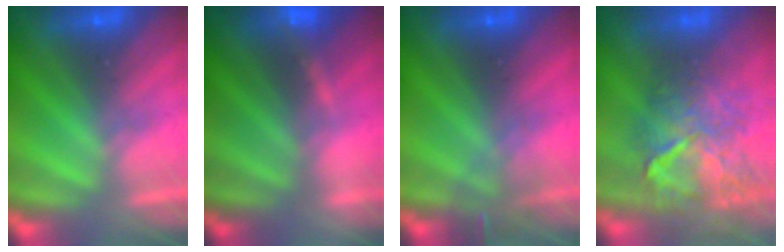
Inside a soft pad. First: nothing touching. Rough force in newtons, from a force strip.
{"total": 3.5}
{"total": 3.0}
{"total": 9.5}